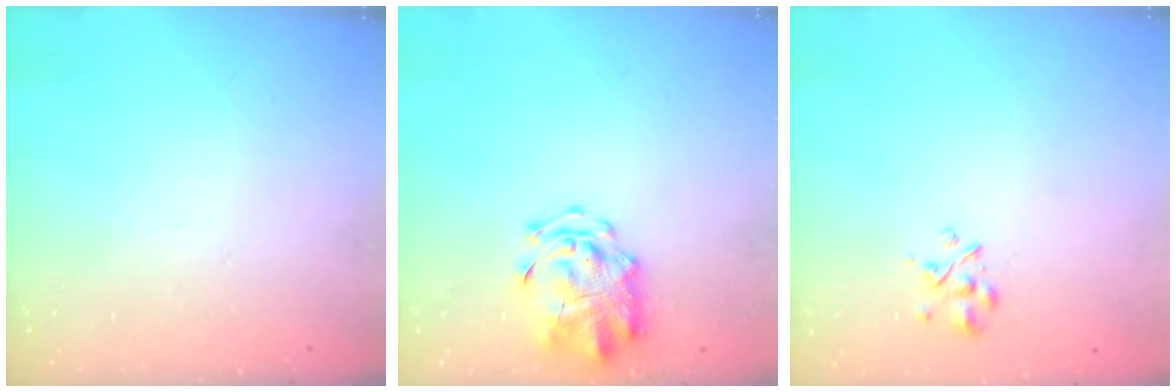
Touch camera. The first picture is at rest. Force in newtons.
{"total": 3.6, "press": 3.4, "slide": 1.0}
{"total": 2.6, "press": 2.4, "slide": 1.0}